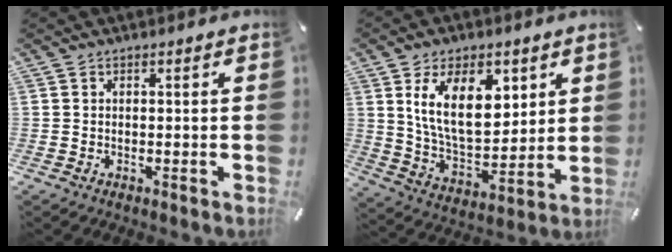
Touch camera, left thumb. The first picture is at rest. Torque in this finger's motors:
{"motor_torque": [1.07, 1.11, 1.44, -1.33, 0.20]}